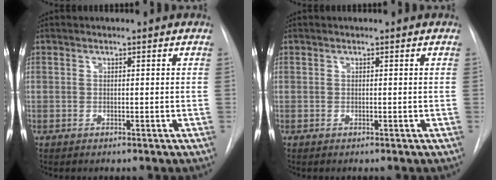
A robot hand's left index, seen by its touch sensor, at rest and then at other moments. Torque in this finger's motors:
{"motor_torque": [0.04, -0.05, 0.02, 0.00]}